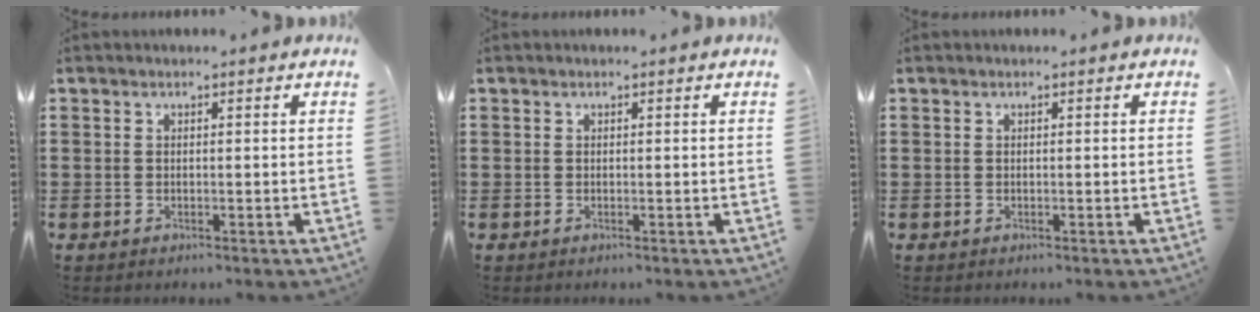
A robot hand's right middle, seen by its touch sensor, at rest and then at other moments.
{"total": 0.0}
{"total": 0.0}